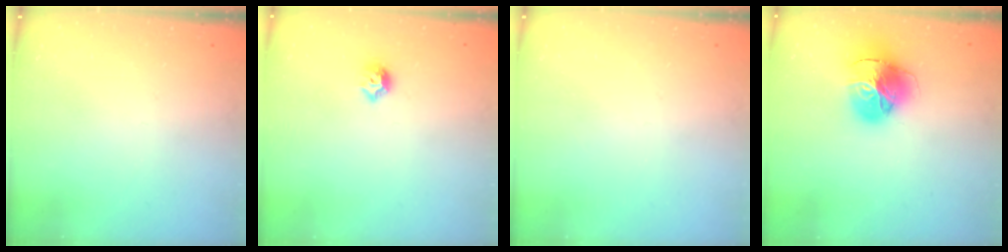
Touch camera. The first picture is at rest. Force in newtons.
{"total": 6.4, "press": 6.3, "slide": 0.9}
{"total": 0.0}
{"total": 17.1, "press": 17.0, "slide": 1.9}